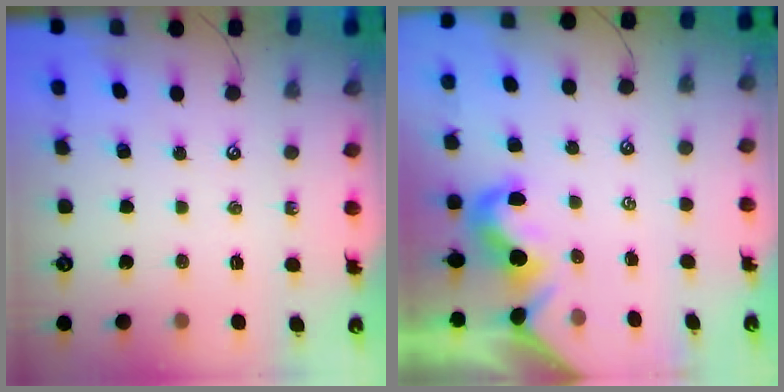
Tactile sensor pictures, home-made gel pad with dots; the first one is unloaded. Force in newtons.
{"total": 1.9, "press": 1.8, "slide": 0.6}